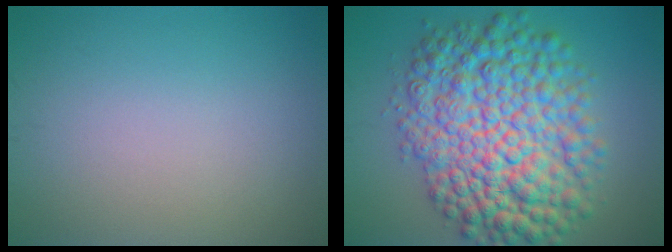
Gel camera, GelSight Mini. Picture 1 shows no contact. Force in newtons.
{"total": 12.0, "press": 12.0, "slide": 0.1}